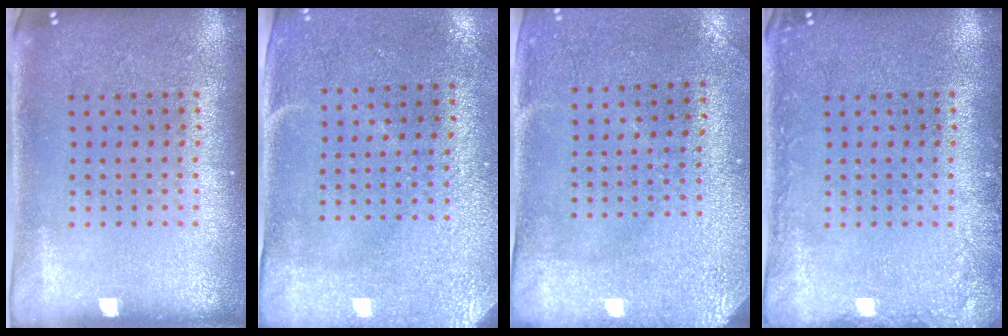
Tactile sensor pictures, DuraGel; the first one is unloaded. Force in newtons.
{"total": 2.9, "press": 2.4, "slide": 1.6}
{"total": 3.0, "press": 2.4, "slide": 1.8}
{"total": 1.6, "press": 1.6, "slide": 0.3}